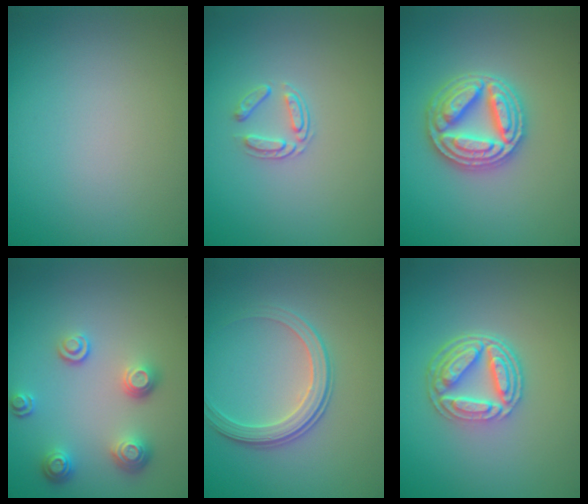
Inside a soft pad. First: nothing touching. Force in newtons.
{"total": 1.6, "press": 1.0, "slide": 1.2}
{"total": 4.9, "press": 4.8, "slide": 0.8}
{"total": 3.3, "press": 2.6, "slide": 2.0}
{"total": 3.1, "press": 2.7, "slide": 1.4}
{"total": 5.2, "press": 3.8, "slide": 3.5}